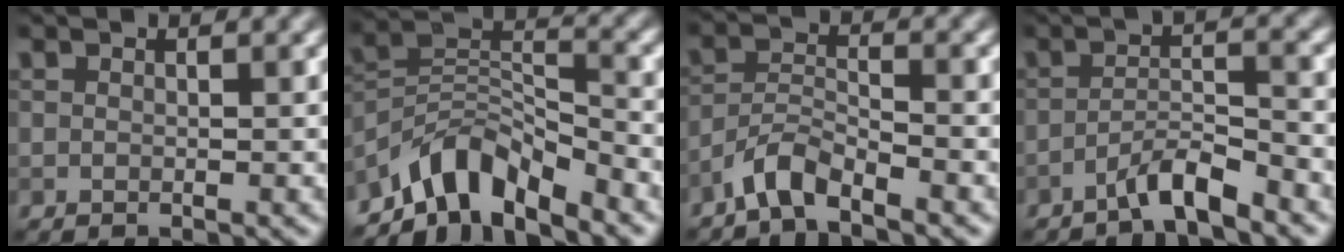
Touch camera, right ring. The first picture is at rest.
{"total": 7.2, "force": [-5.8, 2.6, 3.3], "torque": [-0.046, 0.000, -0.119]}
{"total": 3.3, "force": [-2.9, 0.6, 1.6], "torque": [-0.030, 0.008, -0.065]}
{"total": 3.7, "force": [-2.8, 0.4, 2.5], "torque": [-0.040, 0.014, -0.059]}